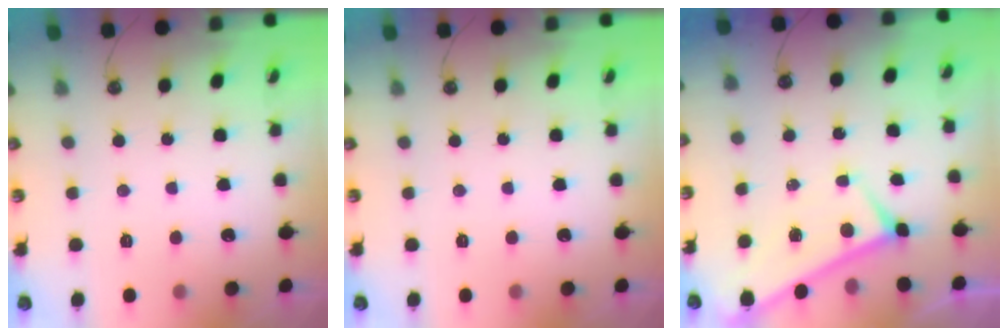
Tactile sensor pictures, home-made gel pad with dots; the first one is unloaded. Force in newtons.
{"total": 0.0}
{"total": 0.0}